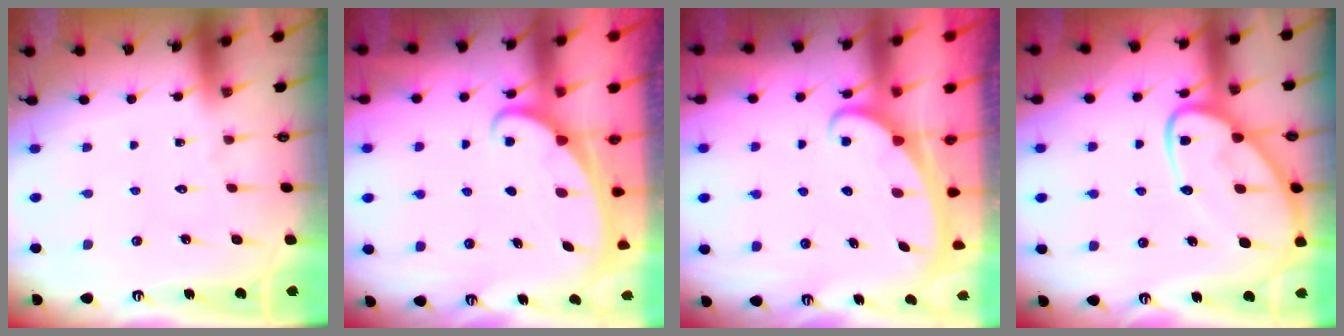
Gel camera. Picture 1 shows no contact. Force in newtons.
{"total": 2.4, "press": 2.4, "slide": 0.3}
{"total": 2.3, "press": 2.3, "slide": 0.3}
{"total": 13.5, "press": 13.4, "slide": 1.1}